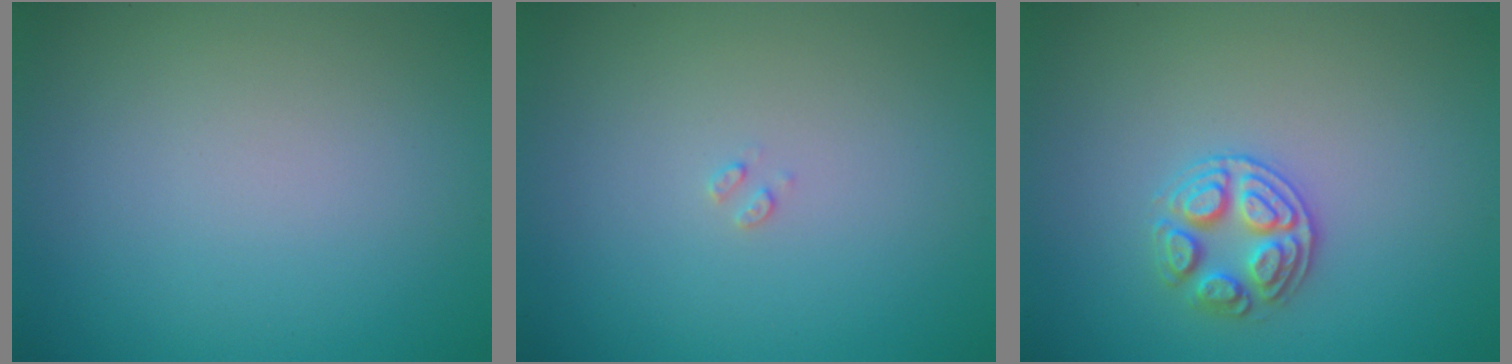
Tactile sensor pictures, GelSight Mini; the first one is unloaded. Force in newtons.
{"total": 0.6, "press": 0.6, "slide": 0.2}
{"total": 2.6, "press": 2.6, "slide": 0.6}